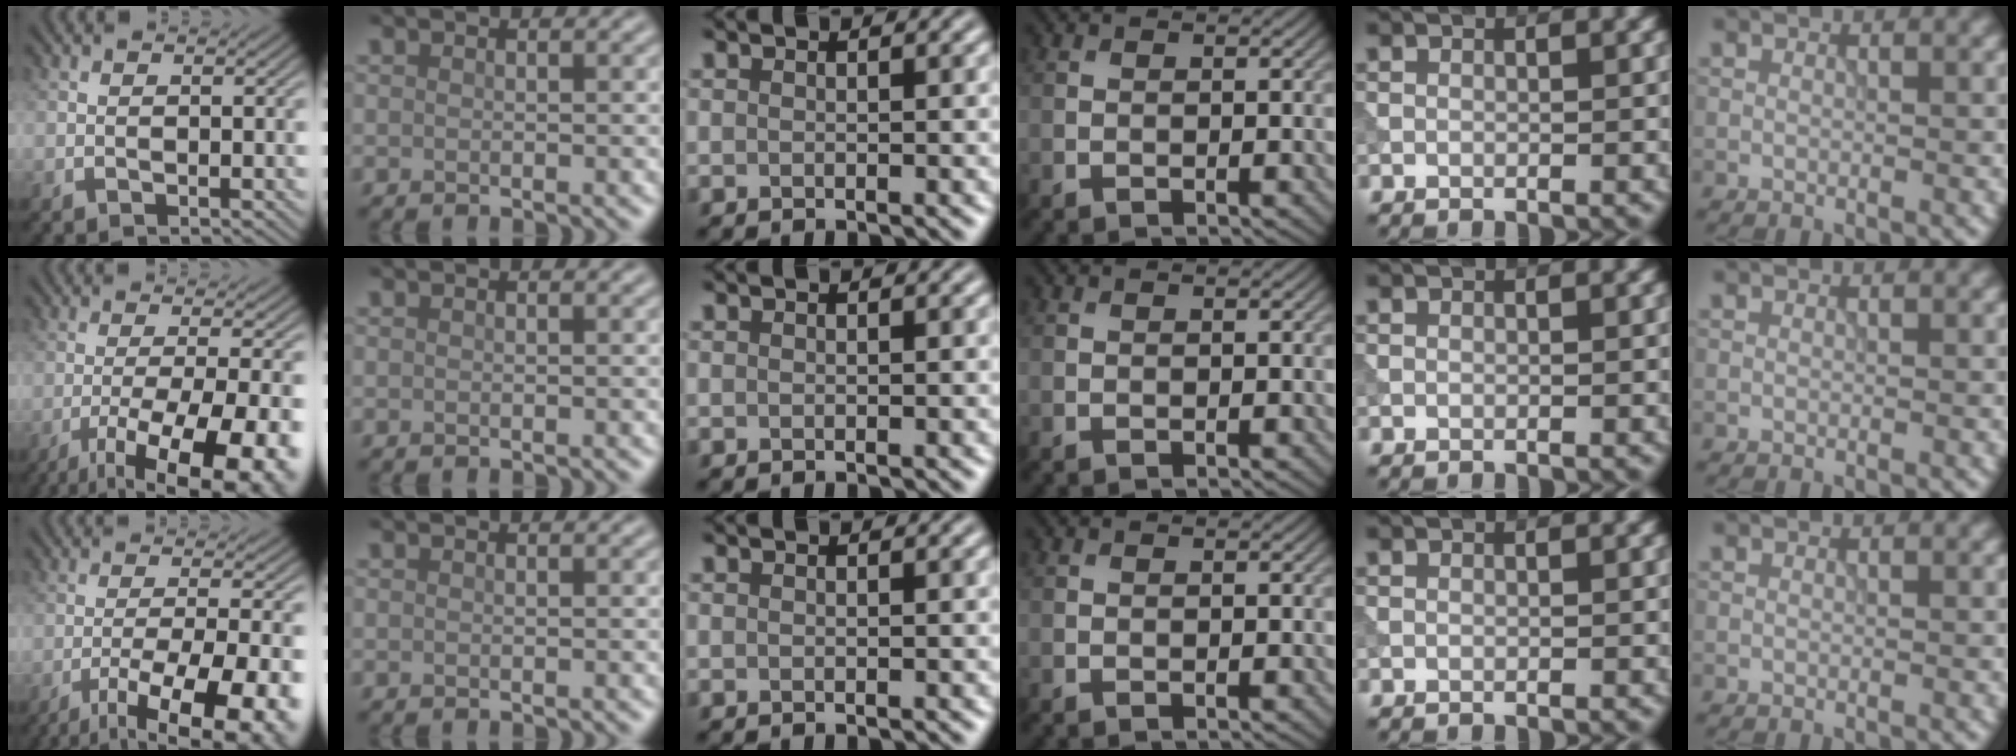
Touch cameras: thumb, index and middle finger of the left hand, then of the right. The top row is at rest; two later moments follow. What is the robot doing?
{"motion": "extract", "object": "tissue"}